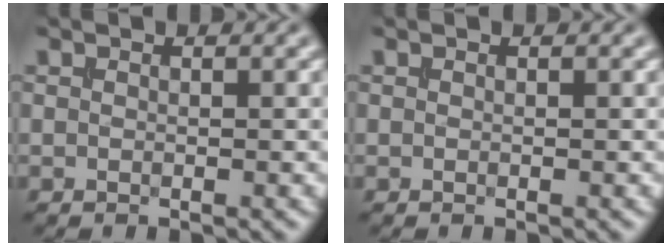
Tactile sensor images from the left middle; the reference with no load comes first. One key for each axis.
{"total": 0.0}